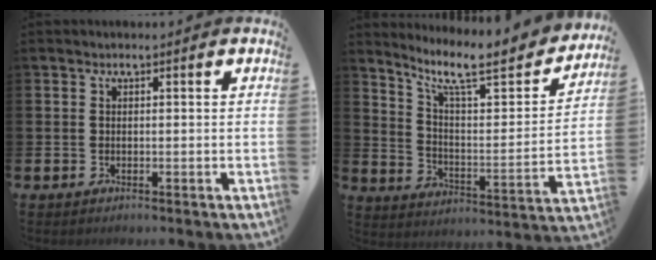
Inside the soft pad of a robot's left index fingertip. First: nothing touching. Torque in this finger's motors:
{"motor_torque": [0.60, -0.74, 0.53, 0.17]}